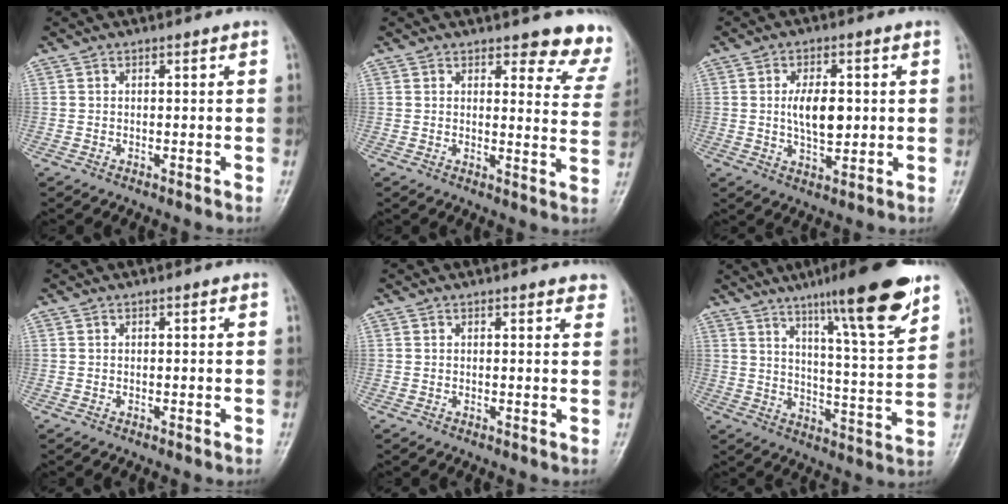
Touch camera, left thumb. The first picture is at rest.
{"total": 9.3, "force": [8.5, 2.9, 2.4], "torque": [0.018, -0.063, 0.066]}
{"total": 7.5, "force": [0.6, 3.9, 6.4], "torque": [-0.102, -0.007, 0.010]}
{"total": 0.0}
{"total": 2.7, "force": [2.2, 1.0, 1.1], "torque": [0.007, -0.003, 0.015]}
{"total": 18.1, "force": [11.7, 2.3, 13.6], "torque": [-0.183, -0.061, 0.179]}